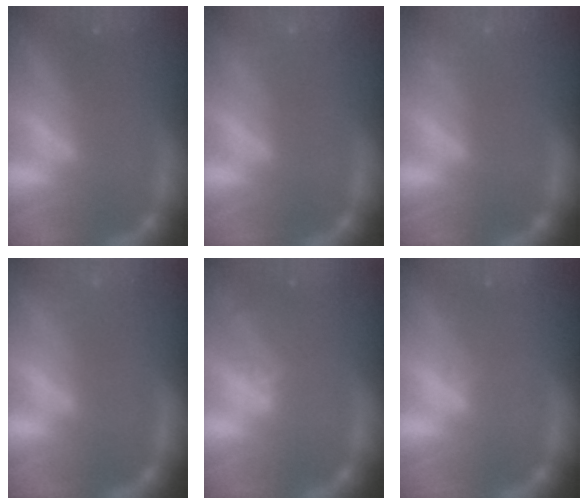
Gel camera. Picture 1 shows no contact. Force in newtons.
{"total": 4.5}
{"total": 5.5}
{"total": 3.5}
{"total": 2.9}
{"total": 1.0}